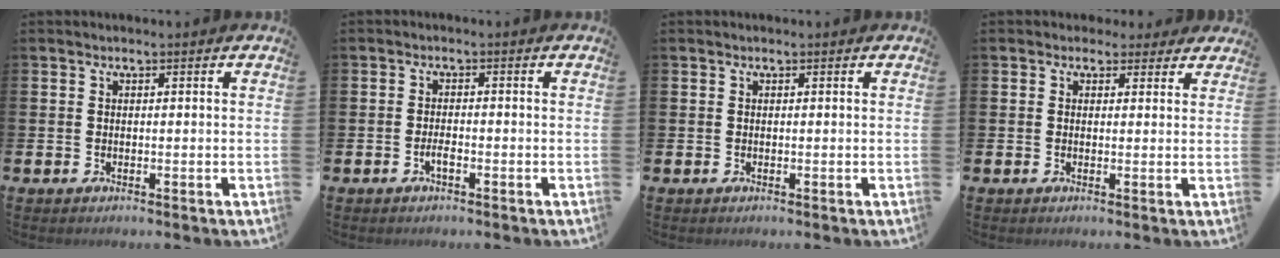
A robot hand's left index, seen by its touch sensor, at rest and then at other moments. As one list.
[{"total": 1.4, "force": [-0.8, 0.4, 1.1], "torque": [-0.021, -0.001, -0.015]}, {"total": 0.0}, {"total": 2.2, "force": [1.7, 1.3, -0.2], "torque": [0.007, -0.002, 0.028]}]